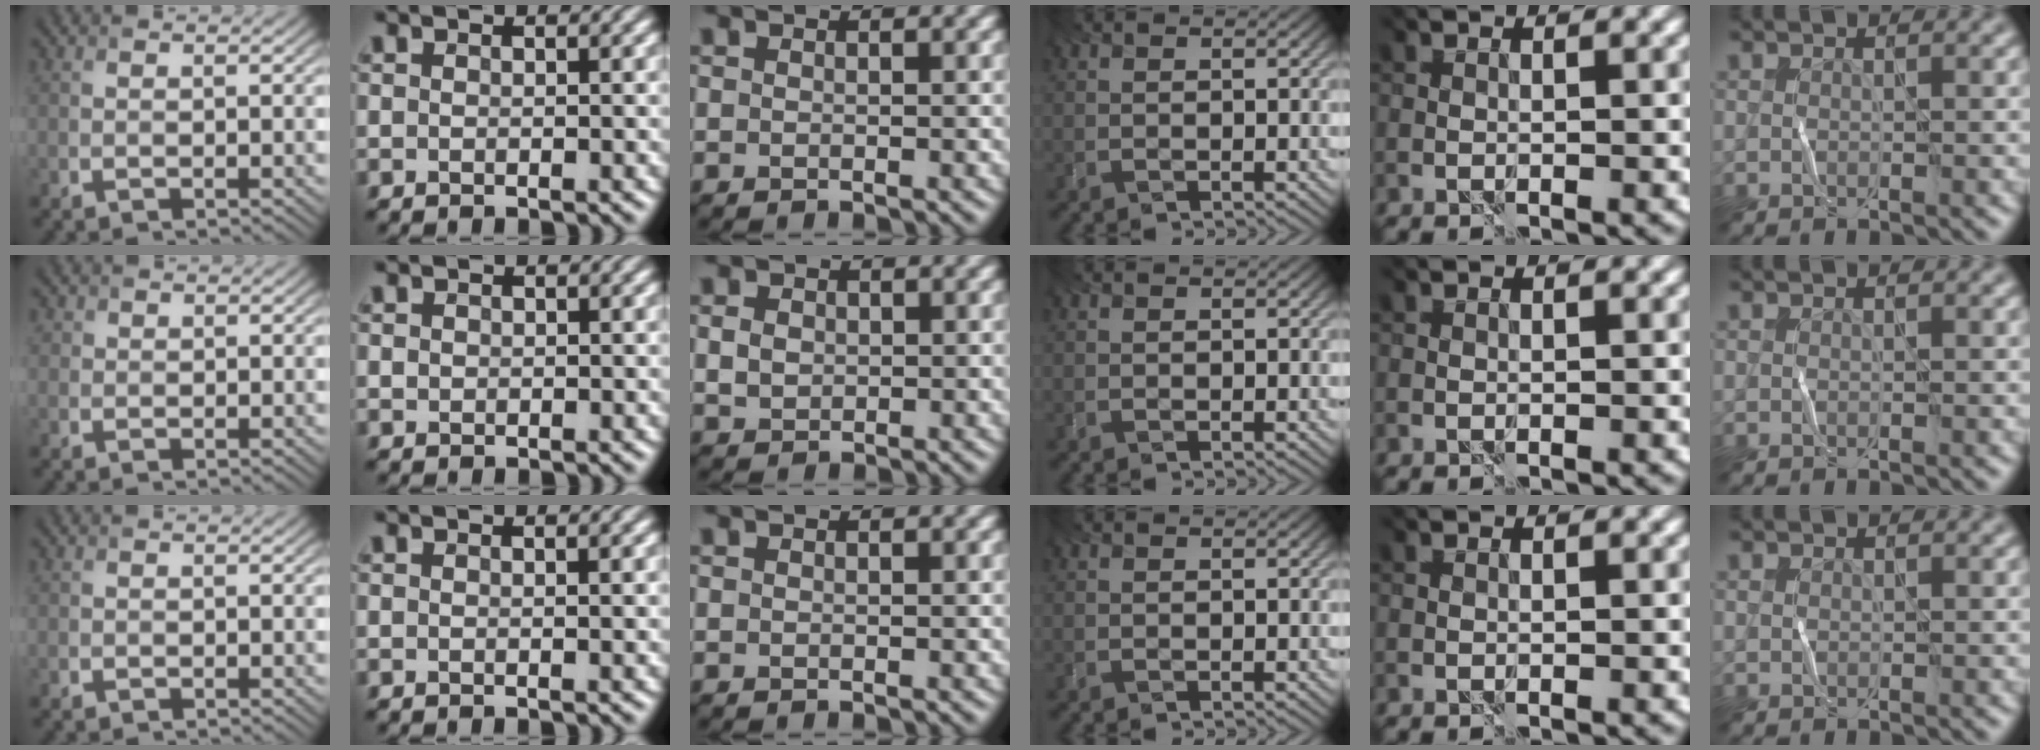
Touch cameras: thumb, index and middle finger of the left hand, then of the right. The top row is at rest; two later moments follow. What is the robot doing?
{"motion": "fold", "object": "bandana"}